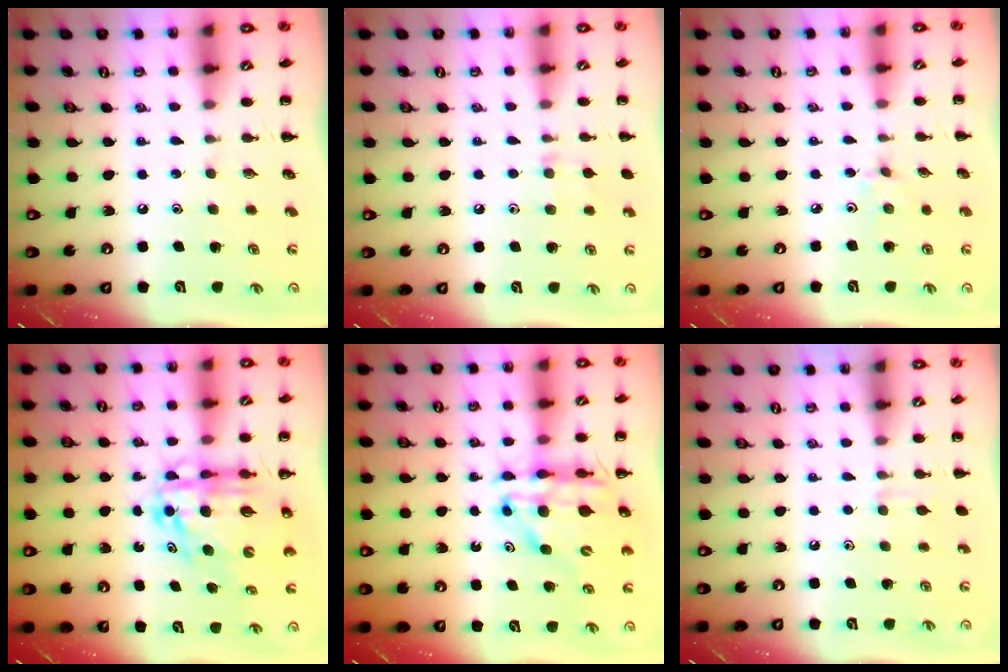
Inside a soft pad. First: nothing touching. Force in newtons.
{"total": 6.6, "press": 6.3, "slide": 2.0}
{"total": 1.9, "press": 1.8, "slide": 0.7}
{"total": 10.2, "press": 9.8, "slide": 3.1}
{"total": 13.6, "press": 13.1, "slide": 3.6}
{"total": 5.5, "press": 5.2, "slide": 1.8}